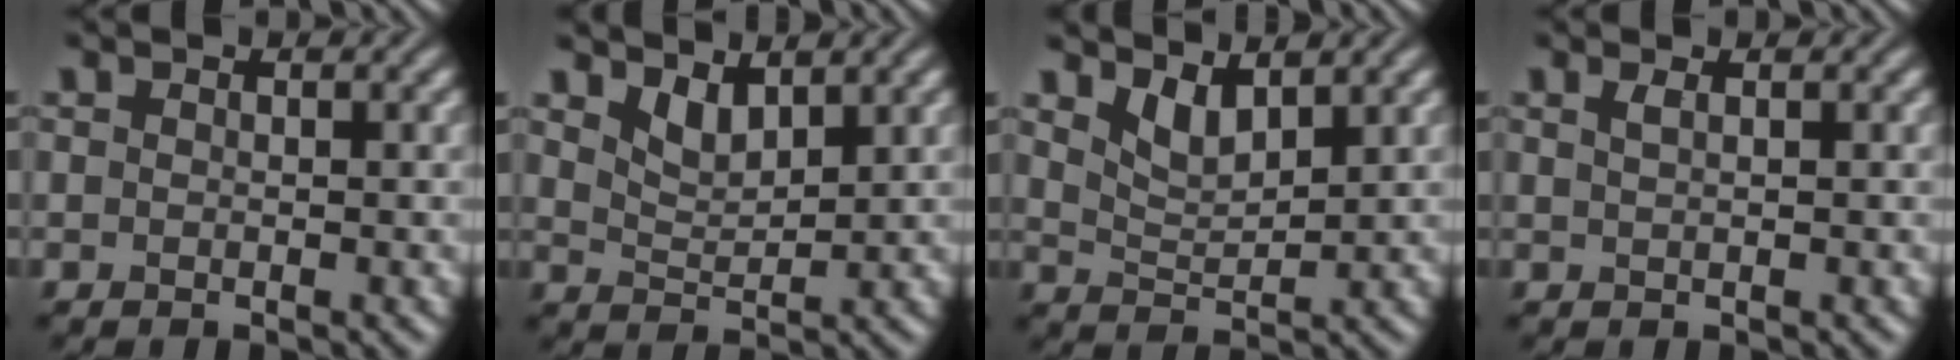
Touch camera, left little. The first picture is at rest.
{"total": 2.3, "force": [1.8, 0.8, 1.2], "torque": [-0.027, -0.010, 0.037]}
{"total": 2.7, "force": [2.0, 0.9, 1.6], "torque": [-0.036, -0.011, 0.042]}
{"total": 1.0, "force": [0.5, 0.4, 0.8], "torque": [-0.011, 0.003, 0.007]}